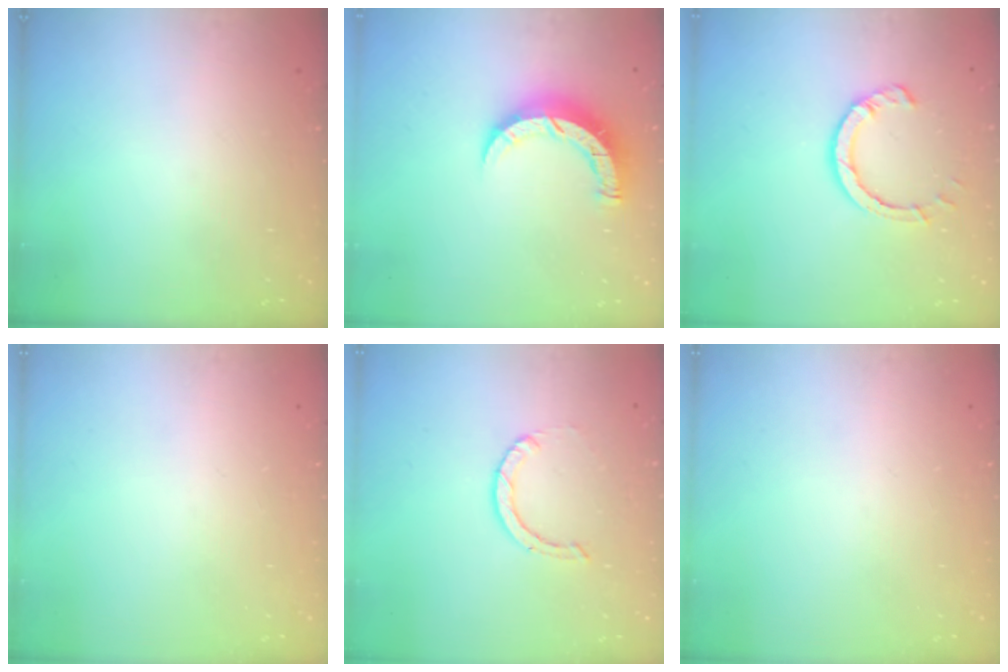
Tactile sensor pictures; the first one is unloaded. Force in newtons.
{"total": 7.9, "press": 7.9, "slide": 0.5}
{"total": 5.5, "press": 5.5, "slide": 0.2}
{"total": 0.0}
{"total": 0.9, "press": 0.9, "slide": 0.1}
{"total": 0.0}